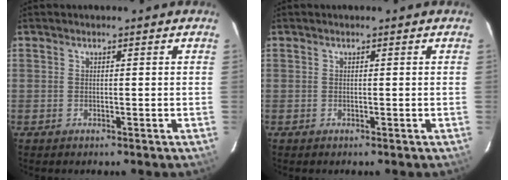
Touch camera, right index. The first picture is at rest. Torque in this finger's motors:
{"motor_torque": [0.00, 0.00, 0.00, 0.00]}